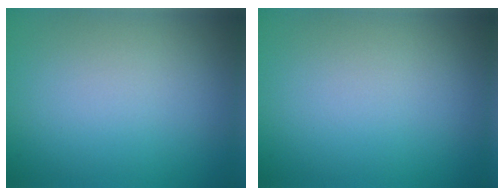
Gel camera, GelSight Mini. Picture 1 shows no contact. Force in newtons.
{"total": 0.0}